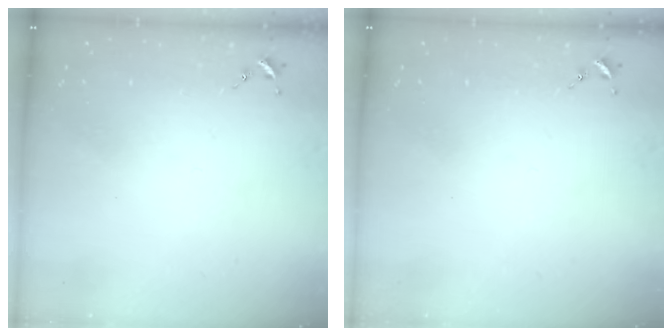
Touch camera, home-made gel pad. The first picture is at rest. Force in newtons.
{"total": 0.0}